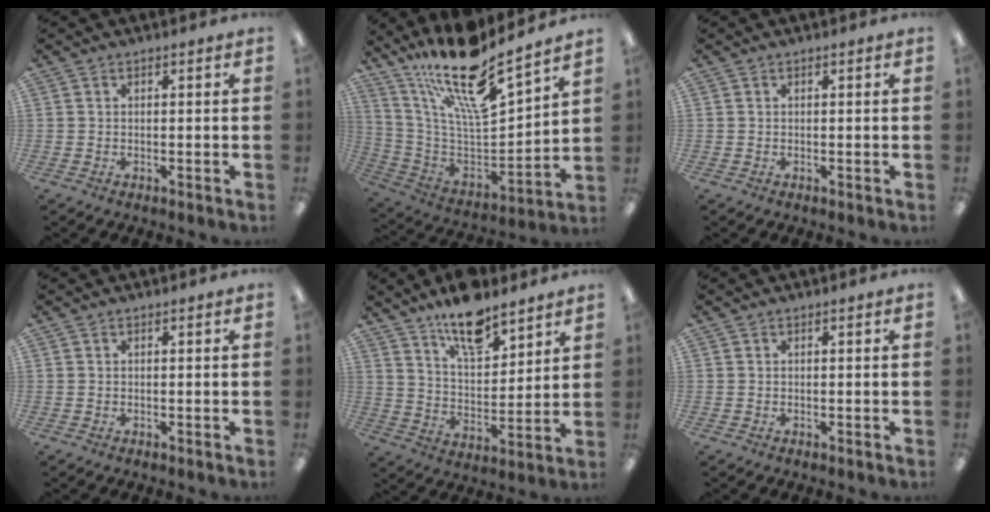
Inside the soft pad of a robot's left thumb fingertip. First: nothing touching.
{"total": 19.0, "force": [15.0, 3.8, 11.0], "torque": [-0.198, -0.123, 0.251]}
{"total": 0.0}
{"total": 0.0}
{"total": 12.9, "force": [10.4, 4.7, 6.2], "torque": [-0.093, -0.065, 0.182]}
{"total": 0.0}